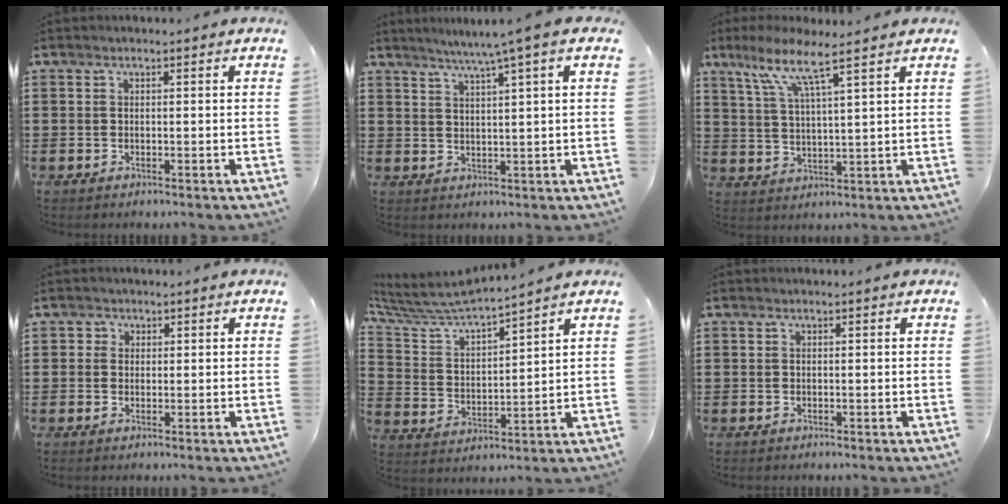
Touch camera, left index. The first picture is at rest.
{"total": 4.7, "force": [3.0, -0.8, 3.5], "torque": [-0.074, -0.010, 0.048]}
{"total": 7.4, "force": [5.3, 0.0, 5.1], "torque": [-0.118, -0.015, 0.091]}
{"total": 1.4, "force": [0.4, 1.3, 0.1], "torque": [-0.007, 0.006, 0.007]}
{"total": 6.3, "force": [6.0, 0.3, 2.0], "torque": [-0.070, -0.035, 0.099]}
{"total": 0.0}